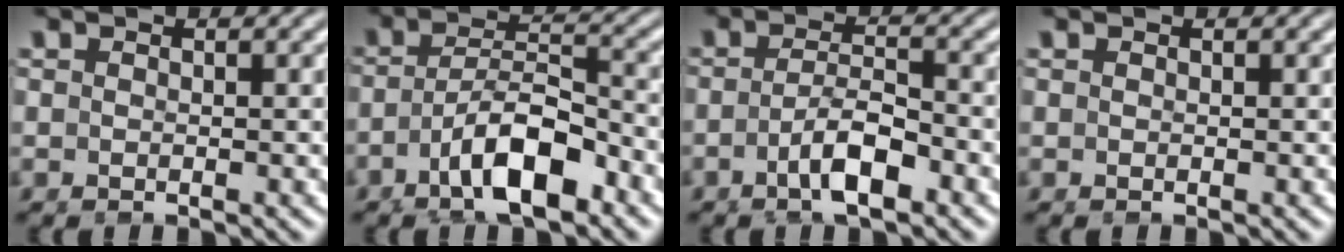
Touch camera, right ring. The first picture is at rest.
{"total": 6.5, "force": [-2.4, 3.4, 5.1], "torque": [-0.081, -0.021, -0.027]}
{"total": 3.3, "force": [-1.5, 0.7, 2.9], "torque": [-0.046, -0.014, -0.014]}
{"total": 0.0}